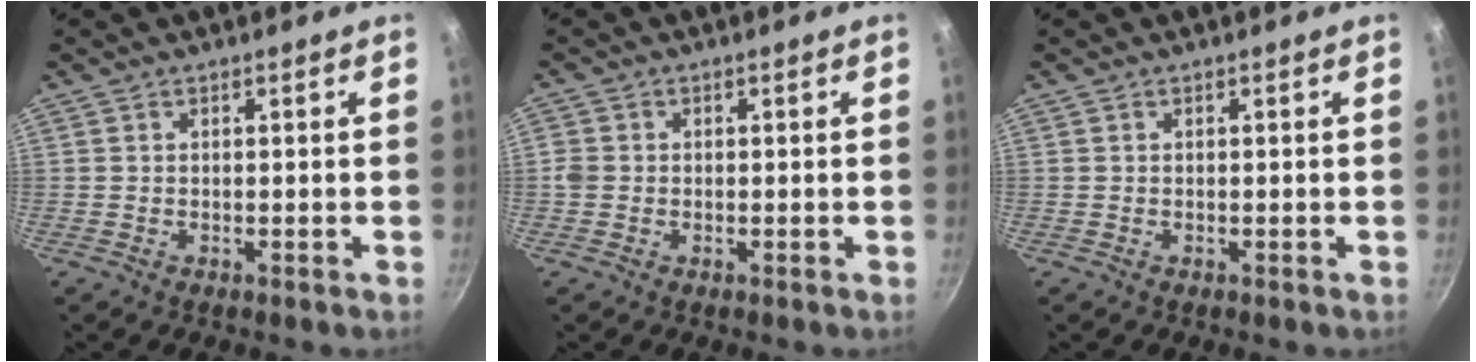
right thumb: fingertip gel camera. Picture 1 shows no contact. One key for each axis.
{"total": 2.1, "fx": -0.2, "fy": 1.9, "fz": 0.9, "tx": -0.015, "ty": 0.003, "tz": -0.005}
{"total": 0.0}